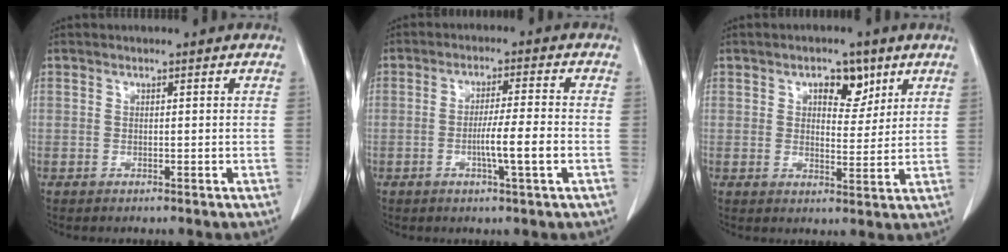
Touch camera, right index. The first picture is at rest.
{"total": 6.0, "force": [-1.7, -0.5, 5.8], "torque": [-0.097, -0.004, -0.028]}
{"total": 5.5, "force": [3.0, 2.9, 3.6], "torque": [-0.047, 0.006, 0.043]}